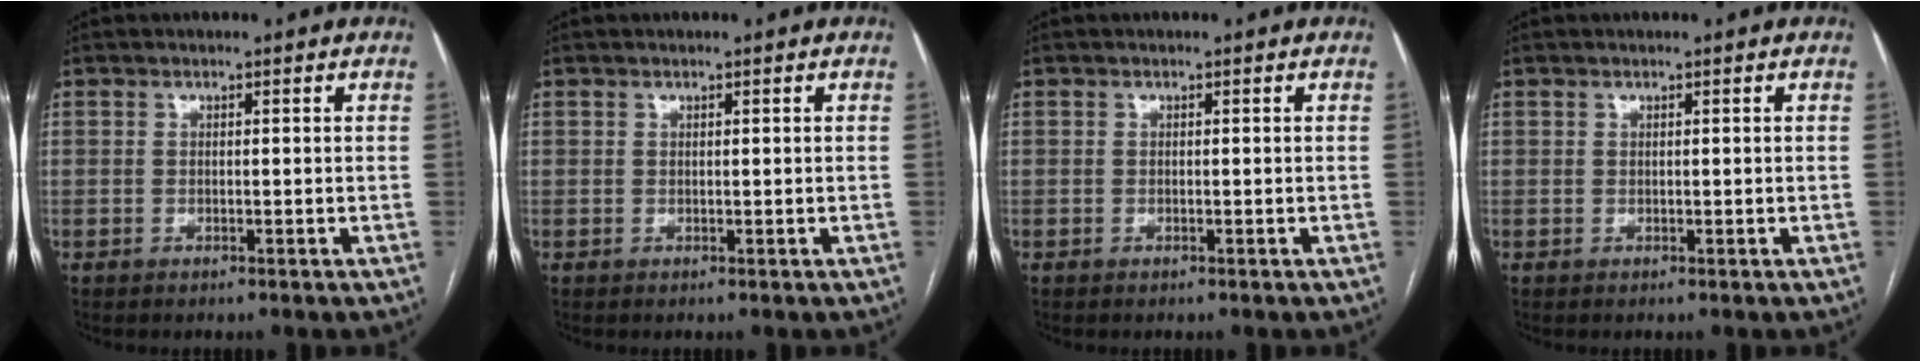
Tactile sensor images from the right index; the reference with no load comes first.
{"total": 0.0}
{"total": 0.0}
{"total": 0.0}